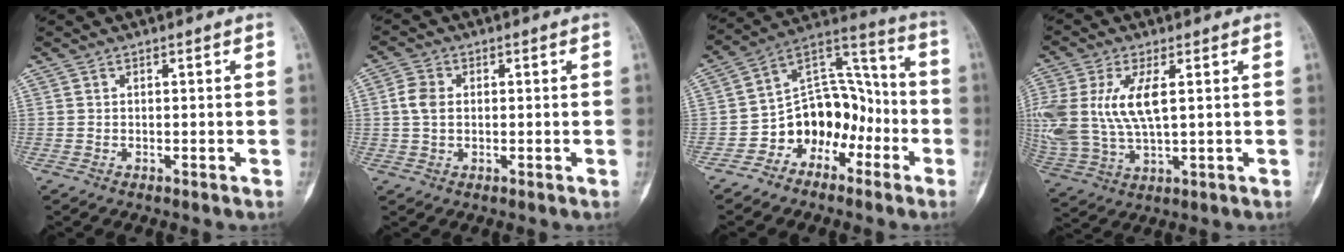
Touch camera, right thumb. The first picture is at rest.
{"total": 4.3, "force": [0.4, 3.1, 3.1], "torque": [-0.066, 0.006, 0.002]}
{"total": 13.8, "force": [-6.2, 10.2, 6.9], "torque": [-0.056, 0.100, -0.113]}
{"total": 16.0, "force": [2.7, 7.6, 13.9], "torque": [-0.330, -0.003, 0.060]}